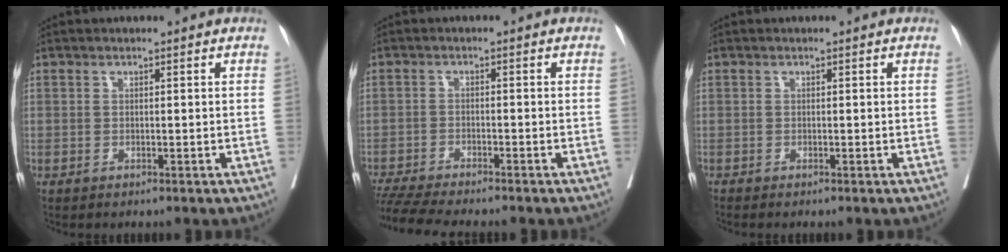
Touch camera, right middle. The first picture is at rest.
{"total": 8.9, "force": [-8.0, 0.1, 3.8], "torque": [-0.059, -0.017, -0.131]}
{"total": 0.0}